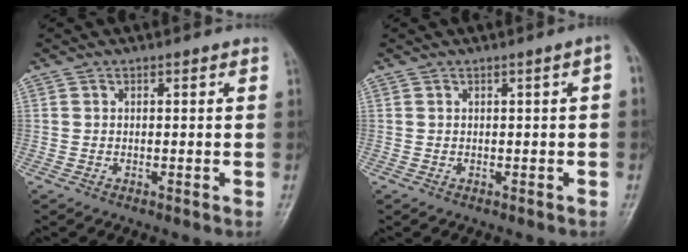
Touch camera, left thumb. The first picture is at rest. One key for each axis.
{"total": 1.6, "fx": -0.1, "fy": 0.2, "fz": 1.6, "tx": -0.013, "ty": 0.009, "tz": -0.002}